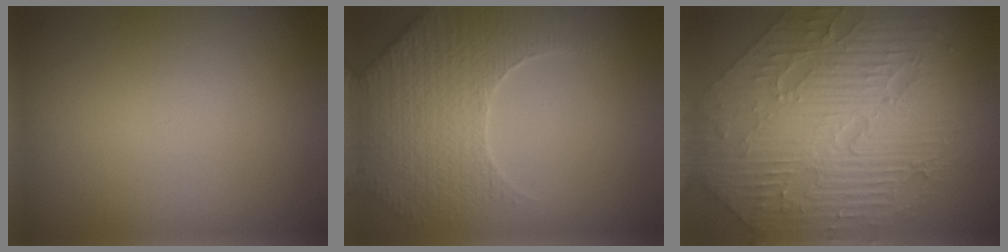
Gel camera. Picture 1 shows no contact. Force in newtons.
{"total": 5.1, "press": 4.7, "slide": 2.0}
{"total": 11.2, "press": 7.3, "slide": 8.5}